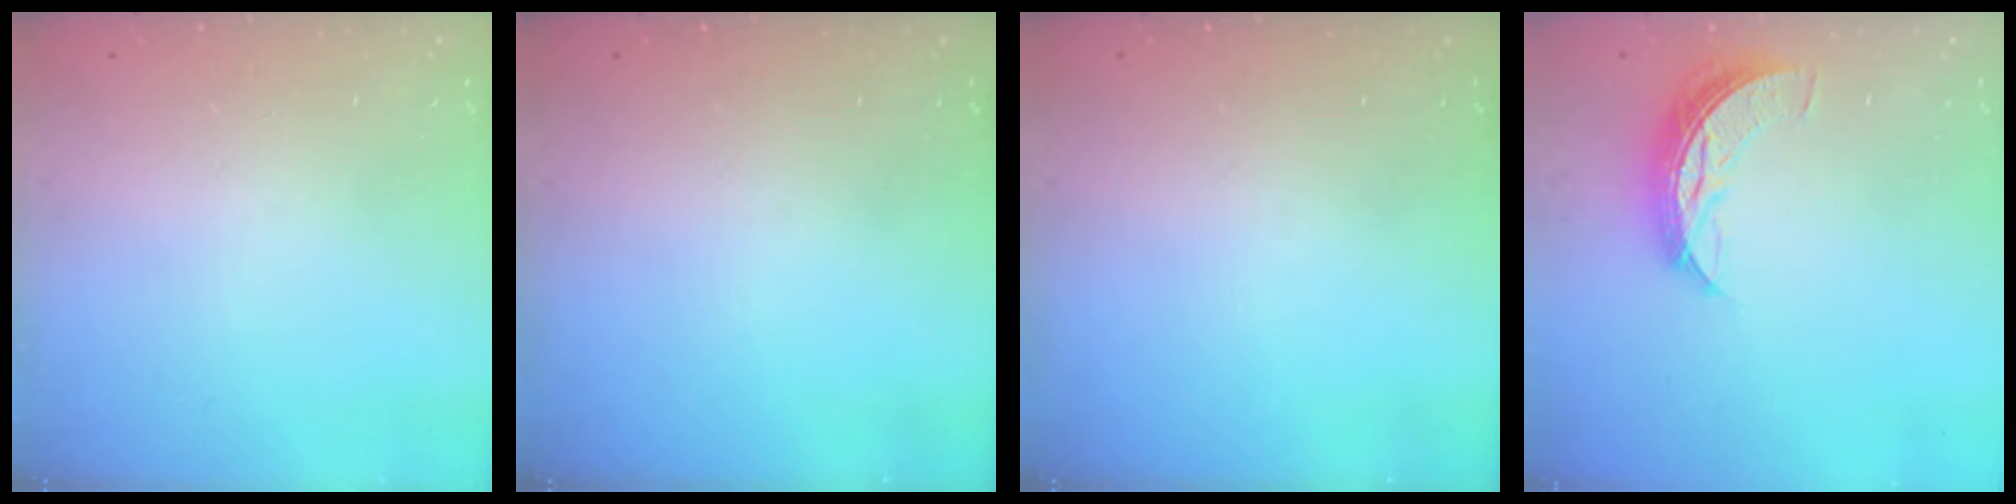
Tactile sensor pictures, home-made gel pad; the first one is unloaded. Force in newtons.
{"total": 0.0}
{"total": 0.0}
{"total": 7.9, "press": 7.9, "slide": 0.4}